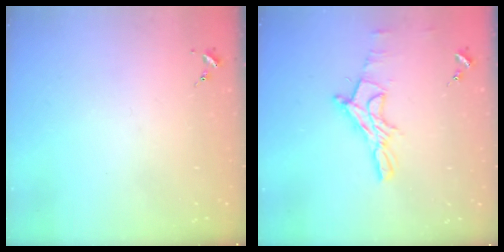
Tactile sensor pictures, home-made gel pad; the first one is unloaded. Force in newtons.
{"total": 13.2, "press": 13.1, "slide": 1.1}